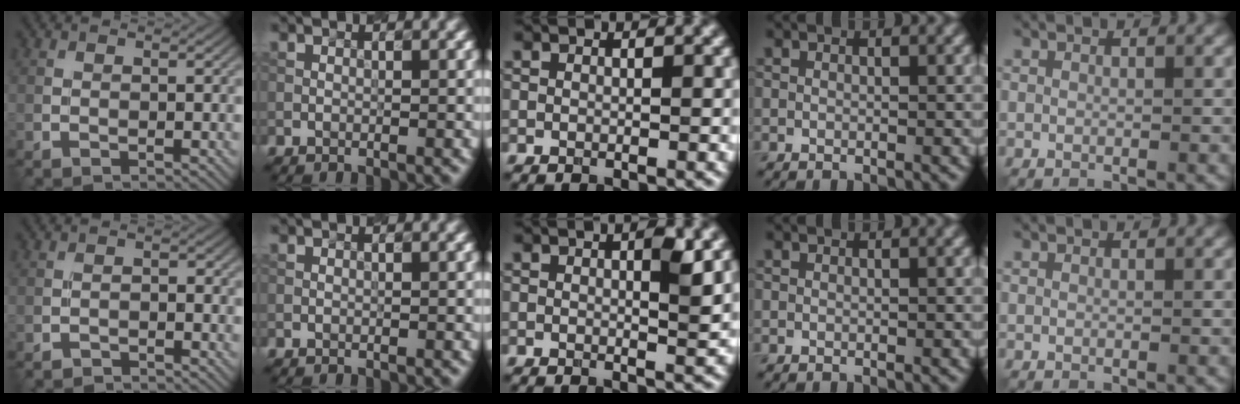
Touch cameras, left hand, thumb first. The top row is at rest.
{"thumb": {"total": 1.3, "force": [-1.2, 0.4, 0.4], "torque": [-0.005, 0.001, -0.025]}, "middle": {"total": 2.3, "force": [0.6, 0.4, 2.2], "torque": [-0.028, -0.004, 0.007]}}